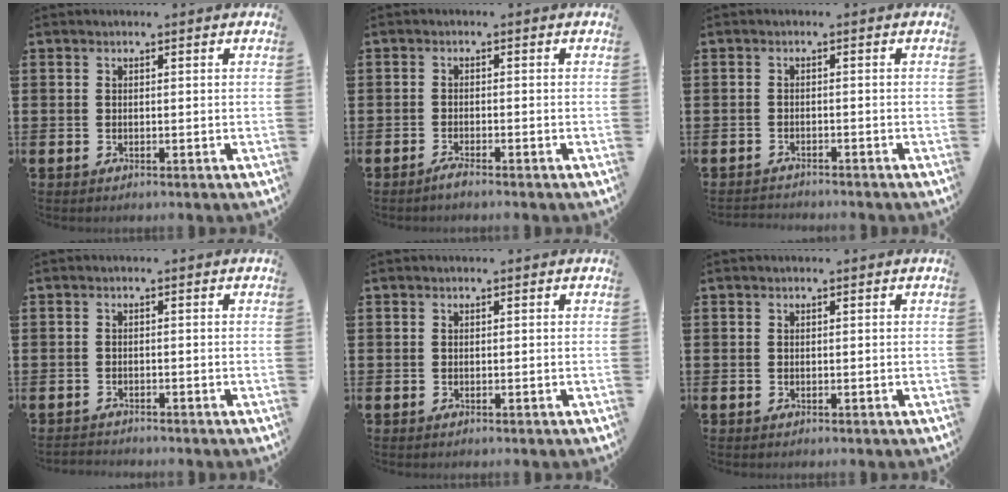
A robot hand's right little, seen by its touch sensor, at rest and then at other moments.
{"total": 1.2, "force": [-1.0, 0.0, 0.7], "torque": [-0.012, -0.003, -0.018]}
{"total": 1.2, "force": [-1.2, -0.1, -0.1], "torque": [-0.001, 0.003, -0.026]}
{"total": 0.9, "force": [-0.9, 0.1, -0.1], "torque": [-0.002, 0.001, -0.020]}
{"total": 0.0}
{"total": 0.0}